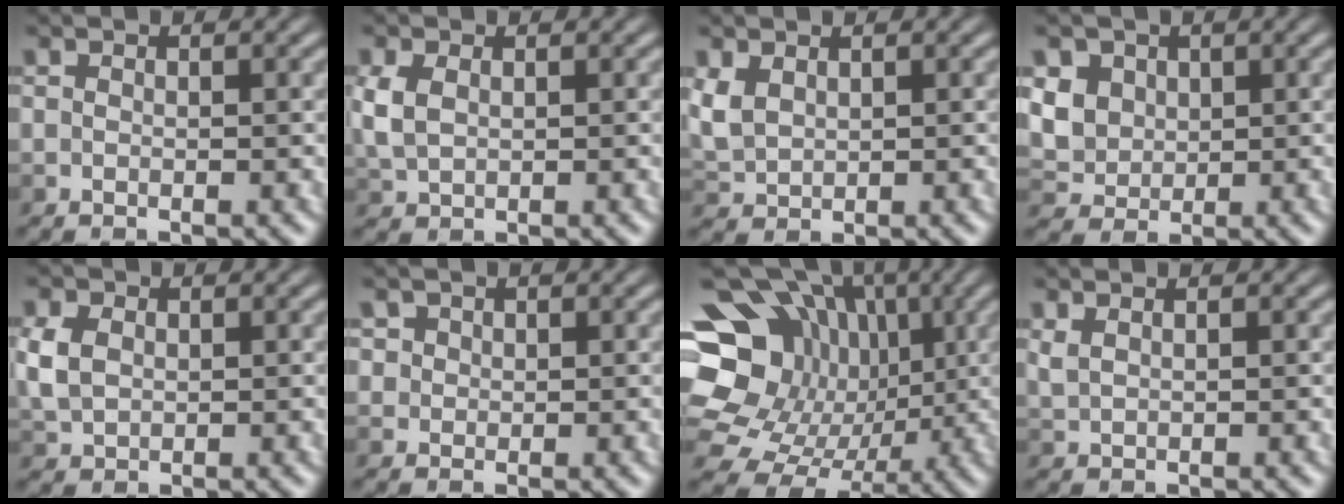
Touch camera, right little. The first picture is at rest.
{"total": 3.6, "force": [0.3, 2.5, 2.6], "torque": [-0.072, -0.002, 0.008]}
{"total": 3.2, "force": [0.9, 2.2, 2.1], "torque": [-0.064, -0.003, 0.019]}
{"total": 3.0, "force": [0.6, 2.7, 1.2], "torque": [-0.041, -0.001, 0.005]}
{"total": 3.7, "force": [0.3, 2.9, 2.4], "torque": [-0.070, 0.000, 0.008]}
{"total": 1.3, "force": [0.5, 1.2, 0.1], "torque": [-0.008, -0.011, 0.010]}
{"total": 15.7, "force": [2.7, 12.5, 9.1], "torque": [-0.181, 0.028, 0.056]}
{"total": 1.5, "force": [0.8, 0.7, 1.1], "torque": [-0.033, 0.001, 0.018]}